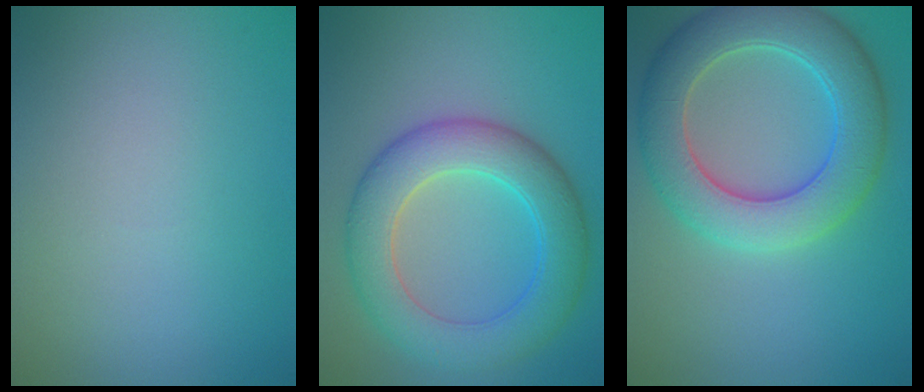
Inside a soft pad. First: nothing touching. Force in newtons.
{"total": 7.1, "press": 7.1, "slide": 0.1}
{"total": 6.7, "press": 6.7, "slide": 0.5}